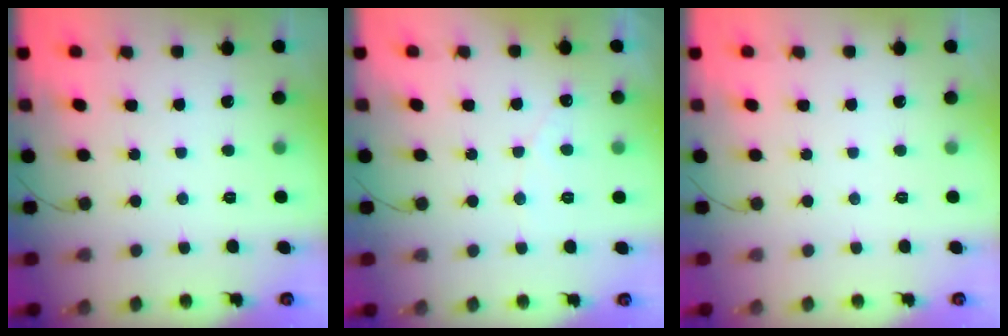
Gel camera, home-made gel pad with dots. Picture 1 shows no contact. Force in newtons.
{"total": 2.7, "press": 2.7, "slide": 0.1}
{"total": 0.0}